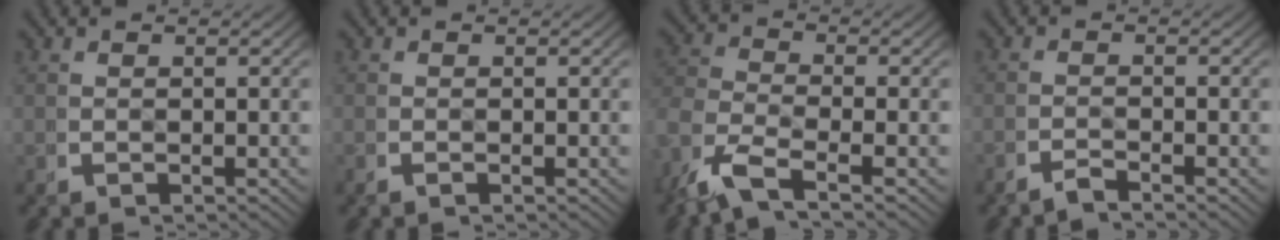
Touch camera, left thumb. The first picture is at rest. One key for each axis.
{"total": 0.0}
{"total": 6.1, "fx": -2.8, "fy": 3.4, "fz": 4.1, "tx": -0.108, "ty": -0.023, "tz": -0.048}
{"total": 1.4, "fx": -1.4, "fy": 0.0, "fz": 0.4, "tx": -0.004, "ty": 0.000, "tz": -0.034}